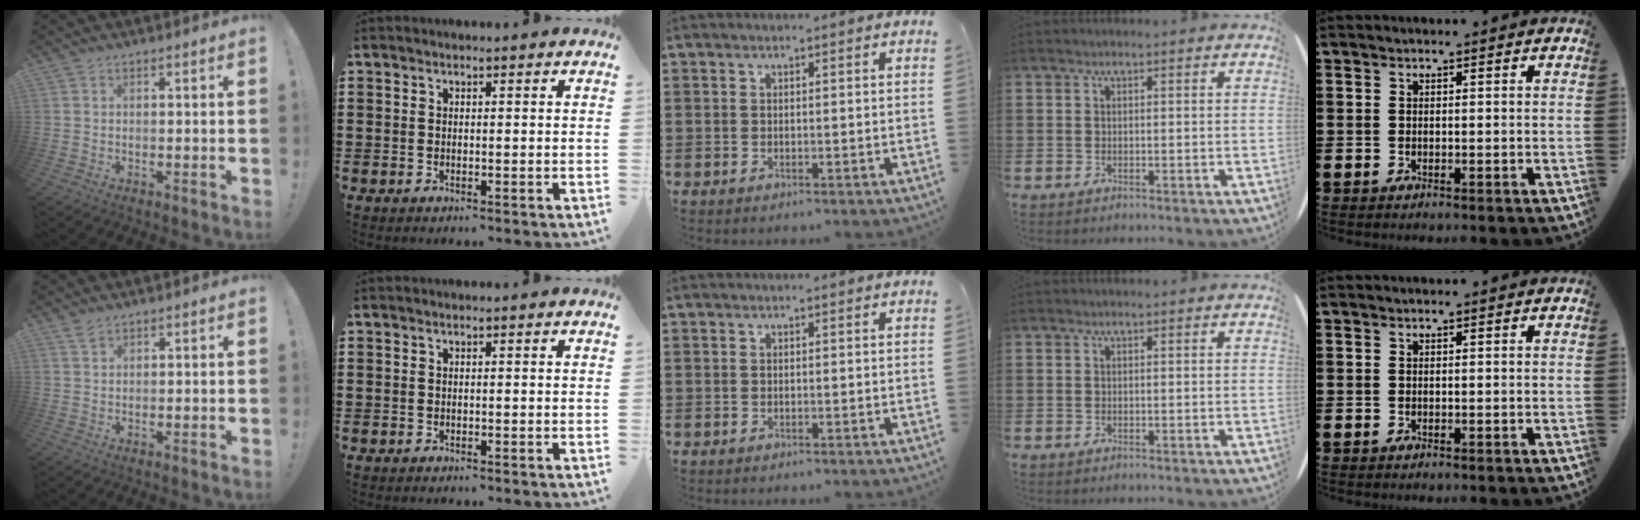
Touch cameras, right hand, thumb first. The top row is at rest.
{"thumb": {"total": 1.6, "force": [1.2, 0.6, 1.0], "torque": [-0.020, 0.001, 0.022]}}